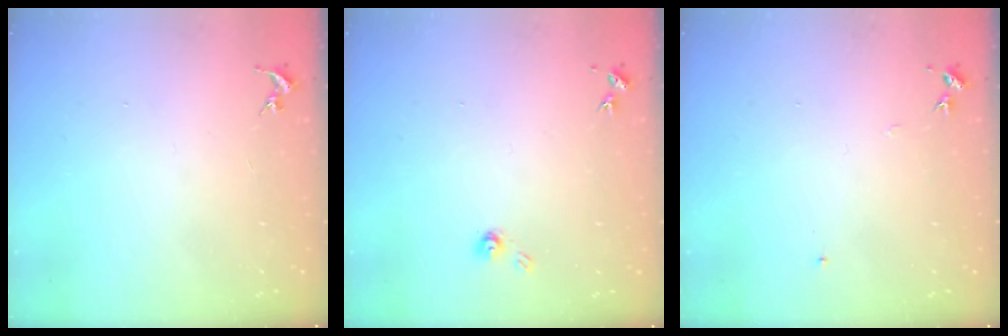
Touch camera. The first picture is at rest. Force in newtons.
{"total": 3.9, "press": 3.9, "slide": 0.3}
{"total": 4.7, "press": 4.7, "slide": 0.5}